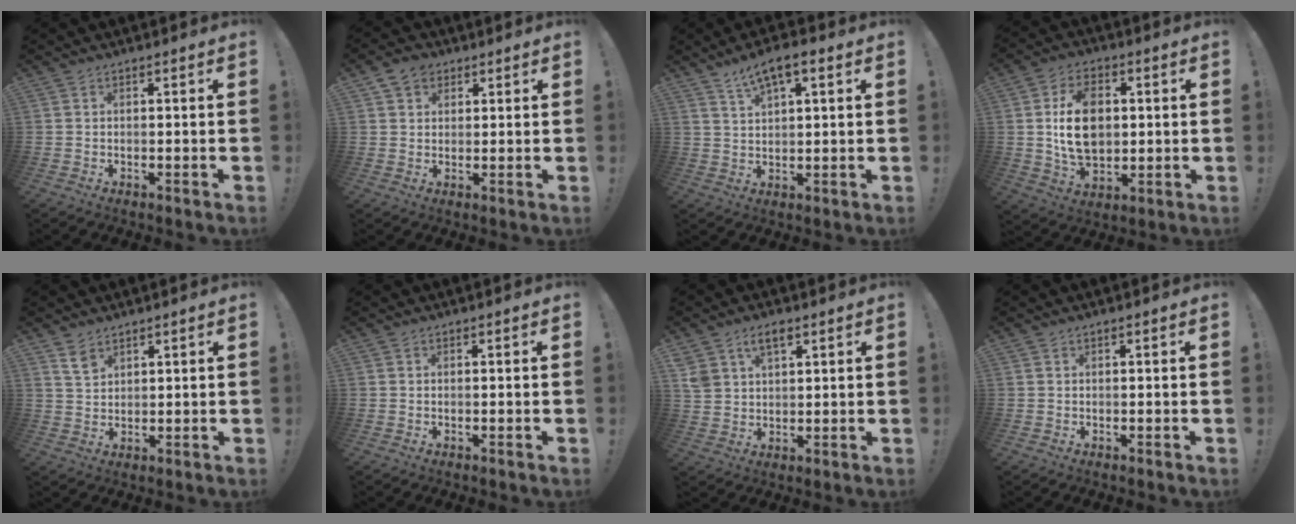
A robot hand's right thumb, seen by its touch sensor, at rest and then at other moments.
{"total": 5.1, "force": [2.9, 3.8, 1.9], "torque": [-0.033, -0.005, 0.055]}
{"total": 6.8, "force": [3.9, 2.3, 5.1], "torque": [-0.087, -0.011, 0.069]}
{"total": 15.0, "force": [1.5, 10.4, 10.7], "torque": [-0.178, 0.005, 0.027]}
{"total": 4.8, "force": [3.4, 2.8, 1.9], "torque": [-0.023, -0.021, 0.062]}
{"total": 0.0}
{"total": 6.4, "force": [3.5, 4.0, 3.5], "torque": [-0.064, -0.005, 0.066]}
{"total": 0.0}